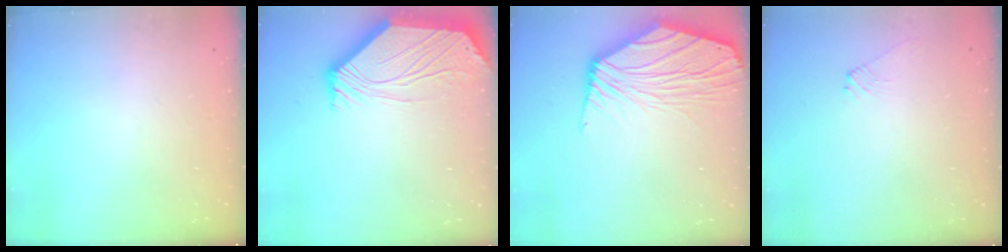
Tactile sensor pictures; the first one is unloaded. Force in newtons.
{"total": 4.7, "press": 4.7, "slide": 0.5}
{"total": 10.0, "press": 9.9, "slide": 1.3}
{"total": 2.2, "press": 2.2, "slide": 0.6}